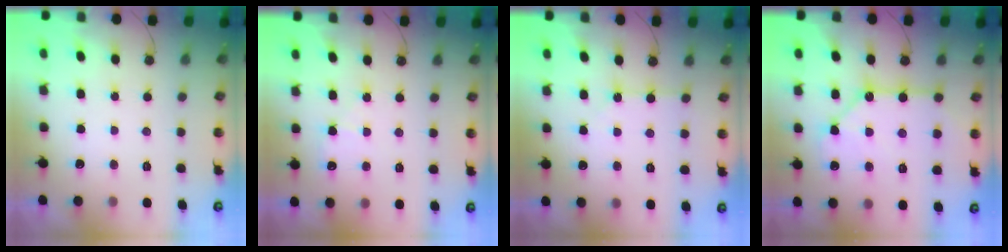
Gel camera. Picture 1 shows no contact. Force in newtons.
{"total": 6.1, "press": 6.1, "slide": 0.7}
{"total": 1.5, "press": 1.5, "slide": 0.3}
{"total": 13.5, "press": 13.5, "slide": 1.4}